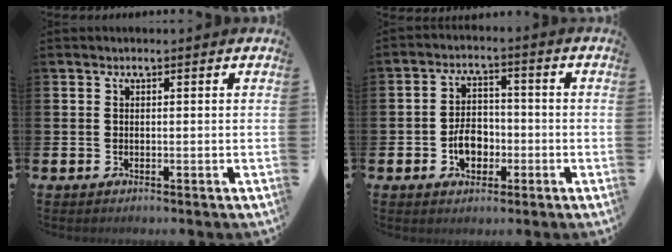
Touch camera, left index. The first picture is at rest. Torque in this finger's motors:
{"motor_torque": [0.48, -0.02, 0.19, 0.13]}